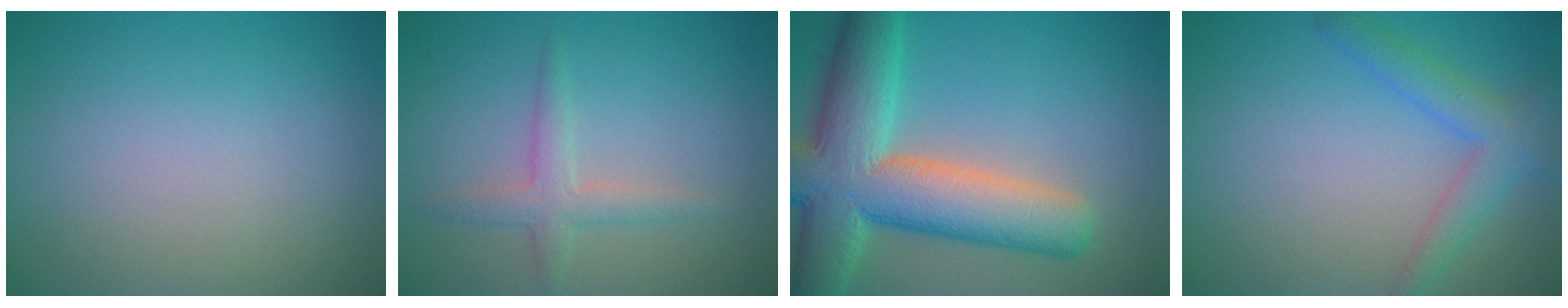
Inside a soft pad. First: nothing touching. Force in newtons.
{"total": 2.3, "press": 2.3, "slide": 0.0}
{"total": 12.0, "press": 12.0, "slide": 0.7}
{"total": 3.3, "press": 3.3, "slide": 0.1}